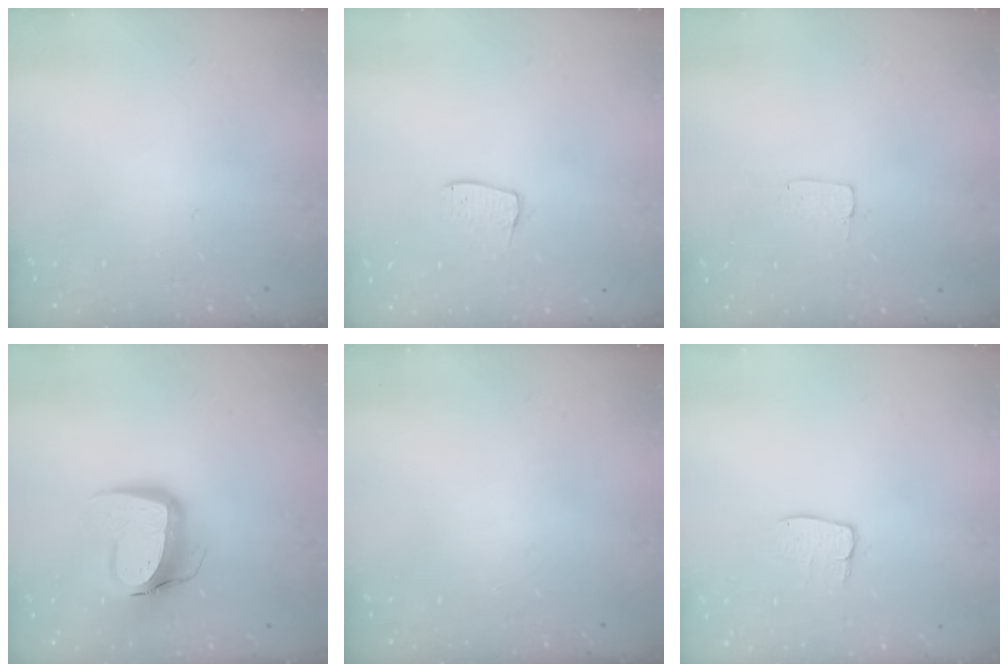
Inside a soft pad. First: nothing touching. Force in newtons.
{"total": 5.5, "press": 5.5, "slide": 0.4}
{"total": 3.1, "press": 3.1, "slide": 0.2}
{"total": 13.5, "press": 13.4, "slide": 1.4}
{"total": 0.0}
{"total": 6.3, "press": 6.3, "slide": 0.2}